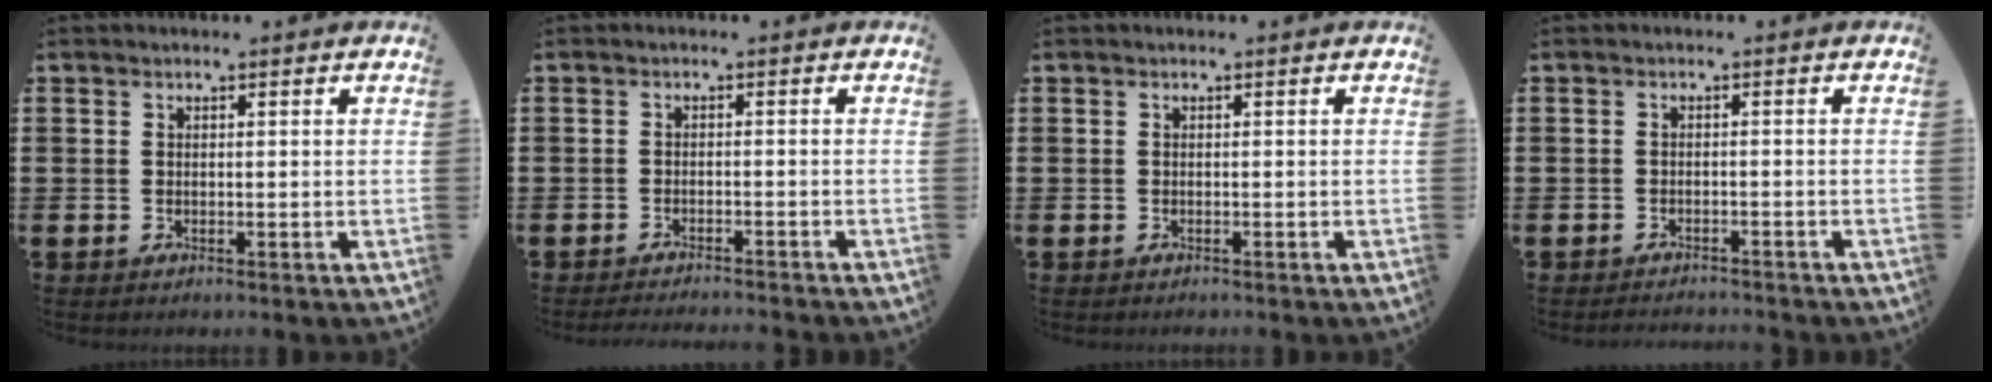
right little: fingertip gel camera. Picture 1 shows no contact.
{"total": 1.4, "force": [-1.4, -0.2, 0.2], "torque": [-0.002, 0.002, -0.028]}
{"total": 0.0}
{"total": 1.2, "force": [-1.2, -0.1, -0.1], "torque": [-0.002, 0.002, -0.025]}